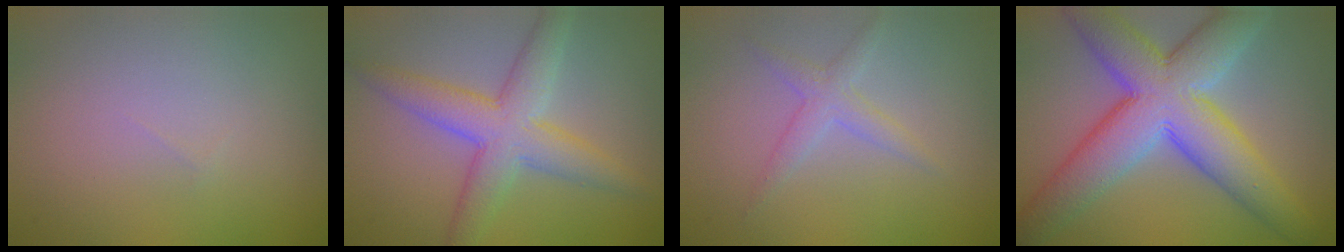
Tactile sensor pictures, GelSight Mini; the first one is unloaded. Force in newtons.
{"total": 5.5, "press": 5.5, "slide": 0.1}
{"total": 1.9, "press": 1.9, "slide": 0.0}
{"total": 10.7, "press": 10.7, "slide": 0.6}